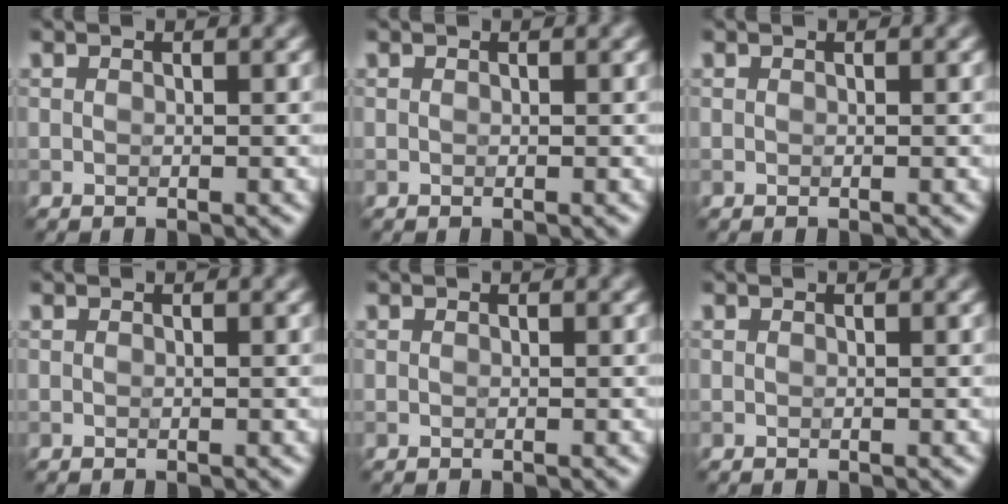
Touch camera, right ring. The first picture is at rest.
{"total": 0.0}
{"total": 0.0}
{"total": 0.0}
{"total": 0.0}
{"total": 0.0}